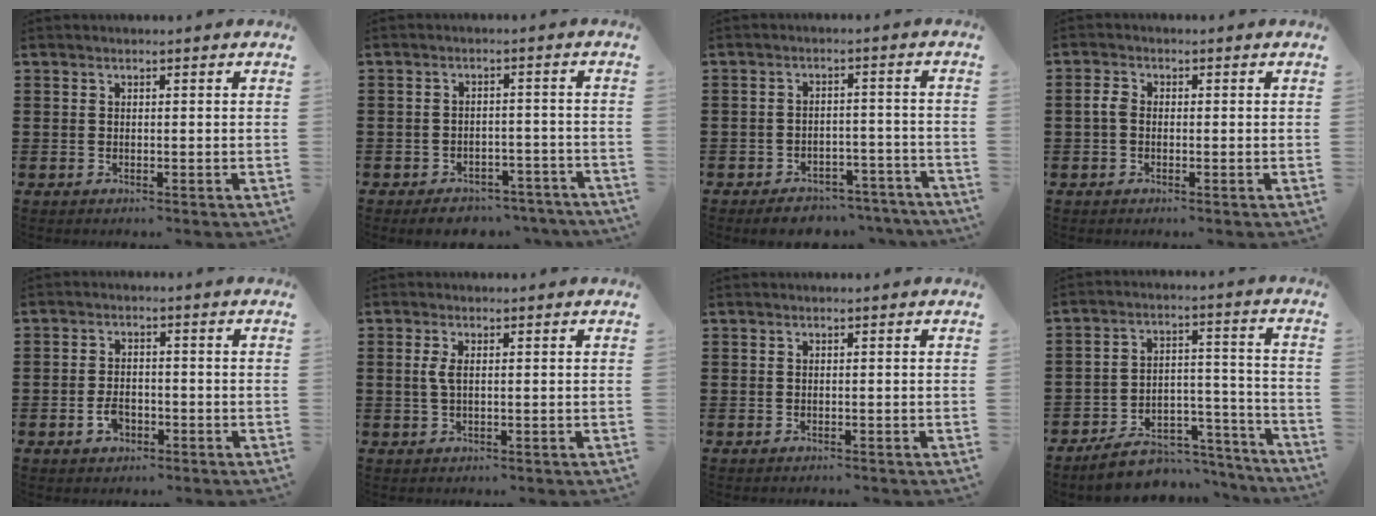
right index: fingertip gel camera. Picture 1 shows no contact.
{"total": 3.5, "force": [-3.4, 0.8, 0.7], "torque": [-0.012, 0.007, -0.068]}
{"total": 3.9, "force": [-3.7, 0.8, 0.8], "torque": [-0.013, 0.009, -0.075]}
{"total": 2.1, "force": [-0.4, 1.4, 1.5], "torque": [-0.047, -0.004, -0.012]}
{"total": 3.0, "force": [-1.4, 1.8, 1.9], "torque": [-0.038, 0.001, -0.027]}
{"total": 2.2, "force": [0.2, 0.7, 2.0], "torque": [-0.047, 0.000, 0.000]}
{"total": 0.0}
{"total": 7.2, "force": [-6.1, 3.0, 2.4], "torque": [-0.041, 0.021, -0.113]}